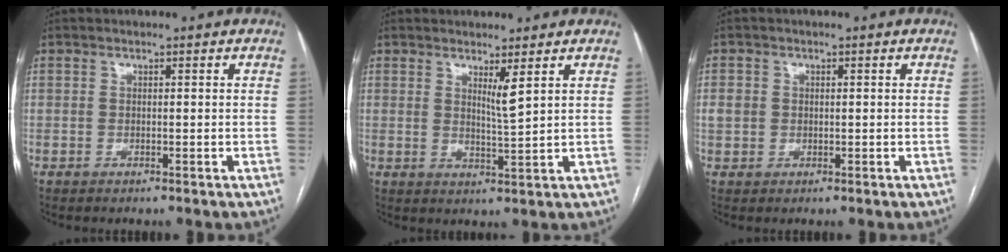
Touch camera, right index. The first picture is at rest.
{"total": 2.9, "force": [1.7, -0.4, 2.3], "torque": [-0.042, -0.017, 0.033]}
{"total": 2.5, "force": [0.2, 2.3, 0.9], "torque": [-0.018, 0.012, 0.009]}